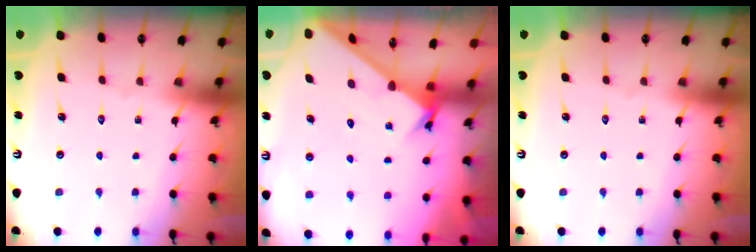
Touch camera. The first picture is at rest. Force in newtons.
{"total": 1.9, "press": 1.9, "slide": 0.1}
{"total": 0.0}